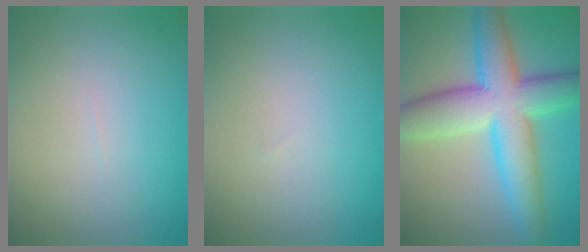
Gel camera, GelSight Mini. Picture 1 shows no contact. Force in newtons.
{"total": 0.0}
{"total": 10.2, "press": 10.2, "slide": 0.2}